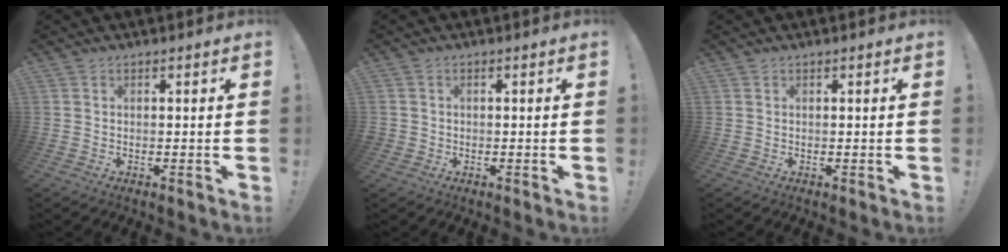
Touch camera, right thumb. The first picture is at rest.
{"total": 1.5, "force": [-0.4, 1.4, 0.4], "torque": [-0.007, 0.003, -0.006]}
{"total": 0.0}